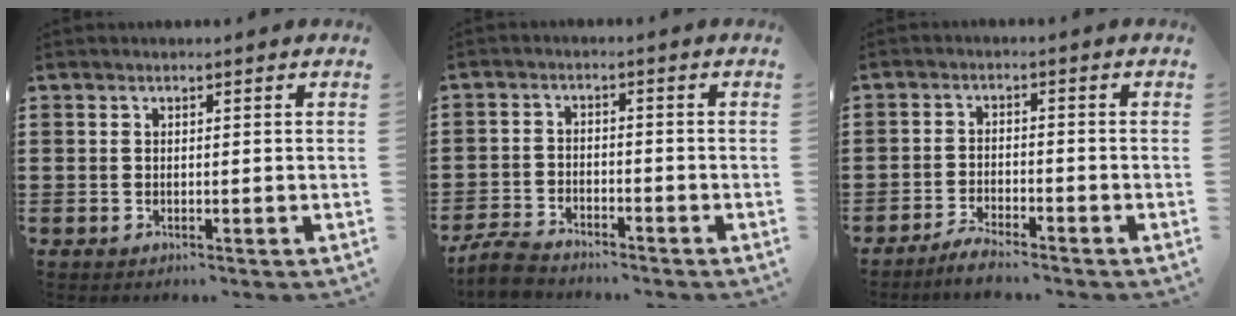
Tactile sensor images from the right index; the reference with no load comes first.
{"total": 4.0, "force": [-3.8, 0.9, 0.9], "torque": [-0.038, 0.002, -0.083]}
{"total": 2.8, "force": [-2.8, 0.1, 0.5], "torque": [-0.012, 0.008, -0.056]}